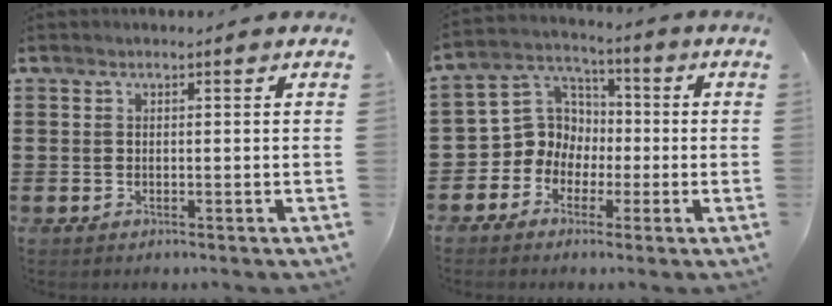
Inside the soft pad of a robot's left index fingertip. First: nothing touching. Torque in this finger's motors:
{"motor_torque": [0.14, 0.38, 0.14, 0.01]}